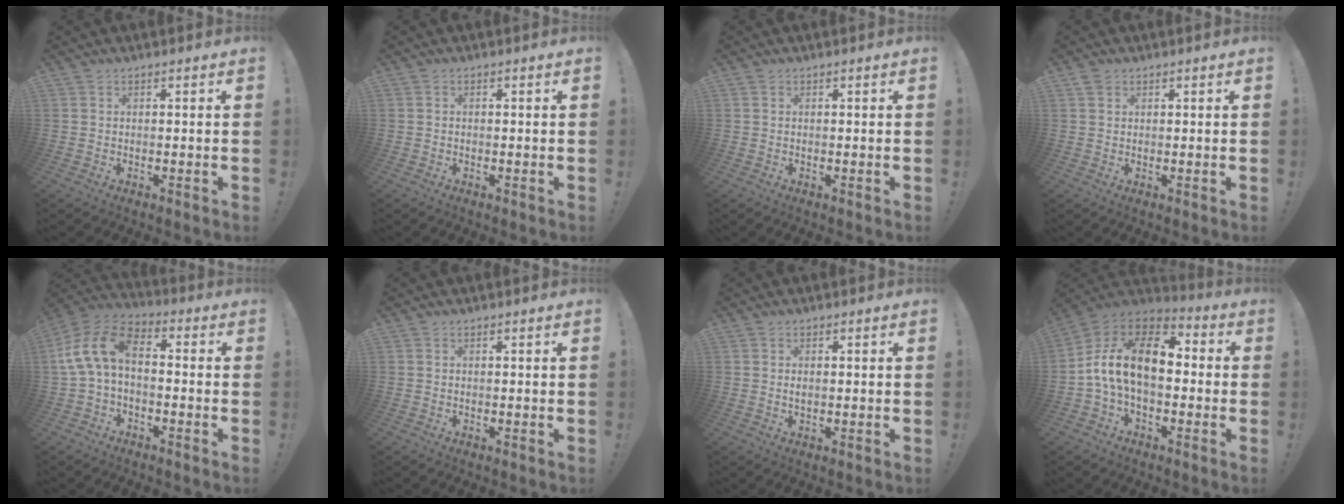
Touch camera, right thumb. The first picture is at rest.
{"total": 0.6, "force": [-0.5, 0.2, 0.2], "torque": [-0.004, 0.001, -0.008]}
{"total": 0.0}
{"total": 1.4, "force": [1.0, 1.0, 0.3], "torque": [0.000, -0.003, 0.018]}
{"total": 11.9, "force": [0.2, 7.3, 9.3], "torque": [-0.187, 0.020, 0.008]}
{"total": 0.0}
{"total": 0.9, "force": [0.1, 0.5, 0.7], "torque": [-0.015, 0.003, 0.001]}
{"total": 17.4, "force": [1.2, 10.0, 14.1], "torque": [-0.255, 0.011, 0.025]}